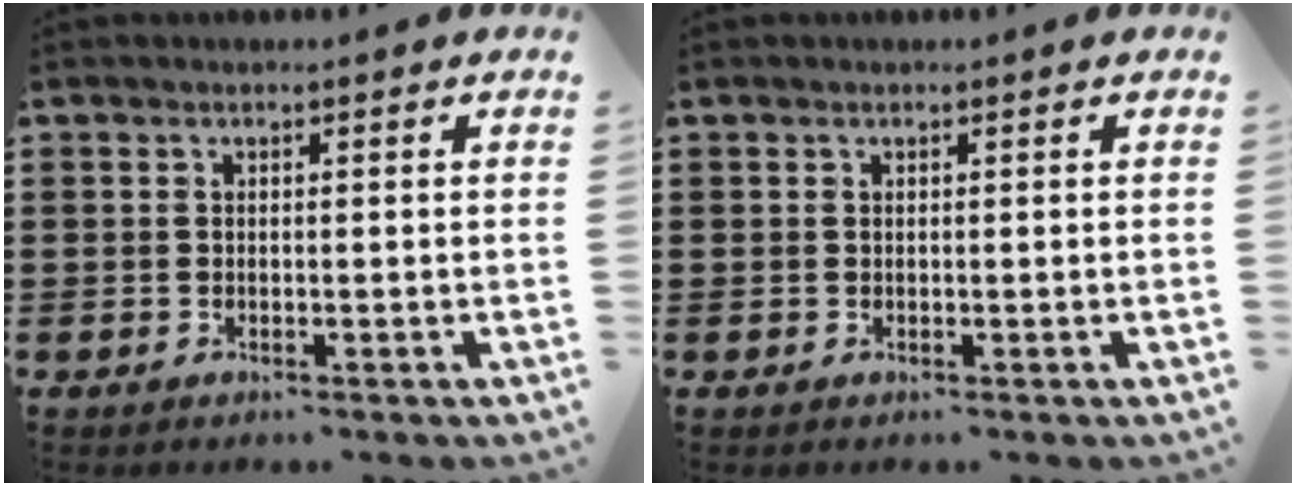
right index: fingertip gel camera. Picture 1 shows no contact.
{"total": 0.0}